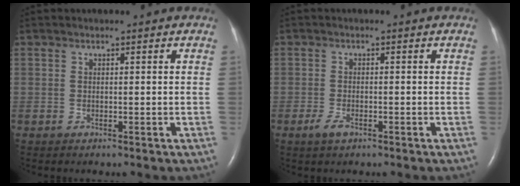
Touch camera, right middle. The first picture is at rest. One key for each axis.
{"total": 2.1, "fx": -1.3, "fy": 0.8, "fz": 1.5, "tx": -0.040, "ty": -0.003, "tz": -0.024}